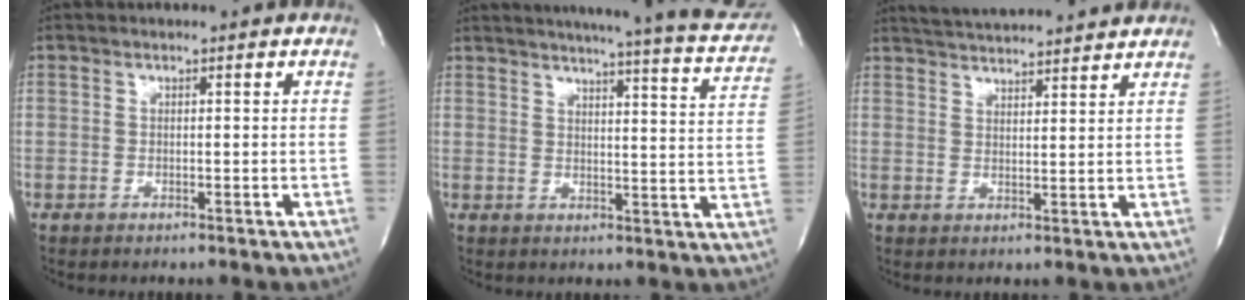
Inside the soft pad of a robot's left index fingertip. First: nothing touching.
{"total": 21.8, "force": [19.2, 2.0, 10.1], "torque": [-0.137, -0.047, 0.213]}
{"total": 11.2, "force": [10.5, 0.7, 3.8], "torque": [-0.071, 0.018, 0.151]}